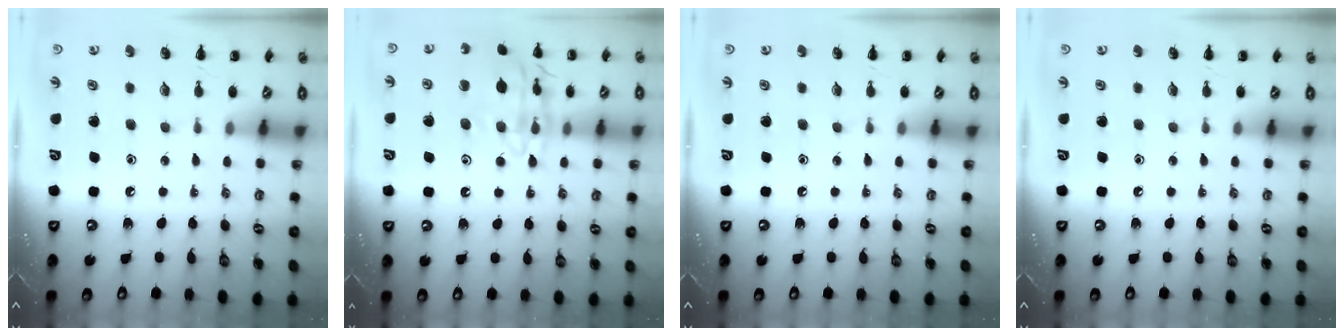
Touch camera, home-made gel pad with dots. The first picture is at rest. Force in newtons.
{"total": 14.8, "press": 14.8, "slide": 0.9}
{"total": 0.0}
{"total": 0.0}